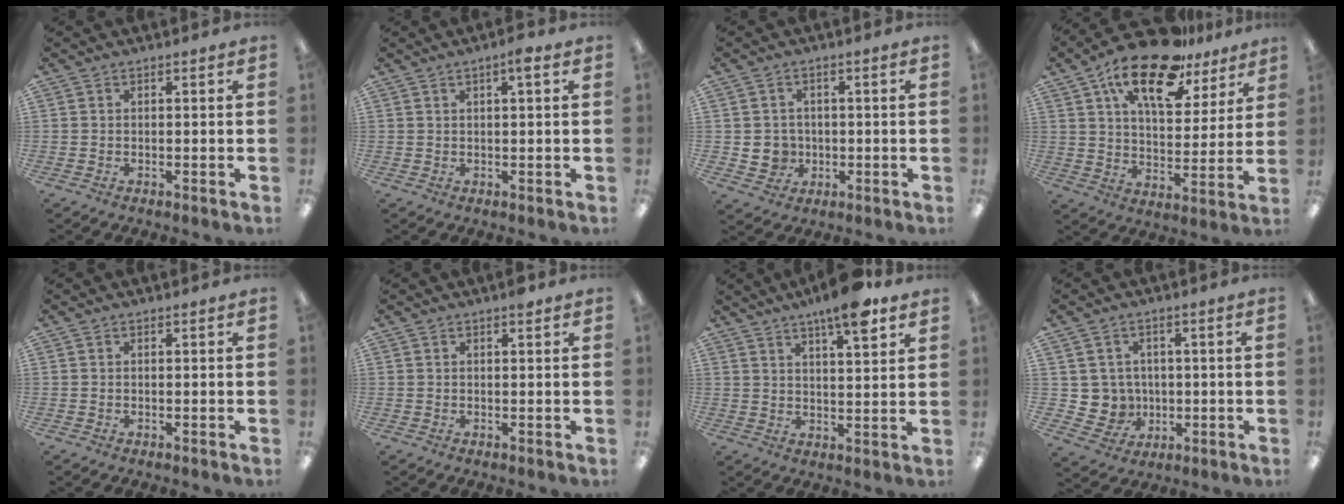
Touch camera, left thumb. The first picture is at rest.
{"total": 3.0, "force": [1.5, 0.5, 2.5], "torque": [-0.045, 0.003, 0.022]}
{"total": 5.1, "force": [-0.5, 4.8, 1.4], "torque": [-0.022, 0.005, -0.008]}
{"total": 19.2, "force": [12.7, 8.3, 11.7], "torque": [-0.196, -0.063, 0.216]}
{"total": 0.0}
{"total": 1.0, "force": [0.8, 0.2, 0.6], "torque": [-0.006, -0.002, 0.012]}
{"total": 9.3, "force": [6.8, 1.8, 6.1], "torque": [-0.087, -0.036, 0.109]}
{"total": 5.6, "force": [1.3, 5.5, 0.0], "torque": [-0.017, -0.002, 0.033]}